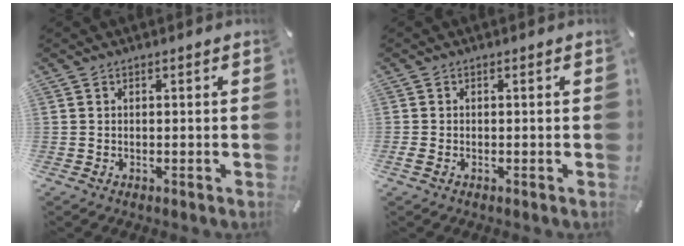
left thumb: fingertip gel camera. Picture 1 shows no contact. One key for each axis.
{"total": 0.9, "fx": -0.5, "fy": 0.4, "fz": 0.7, "tx": -0.011, "ty": -0.001, "tz": -0.008}